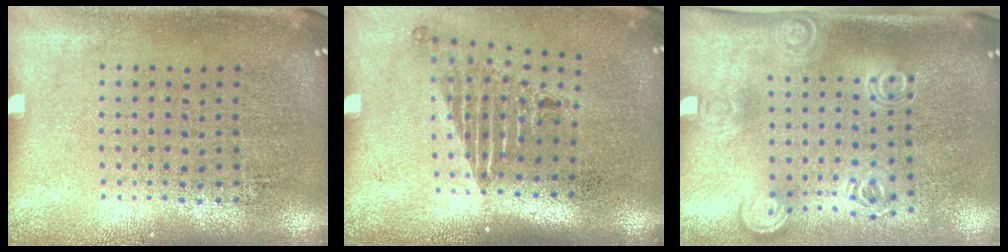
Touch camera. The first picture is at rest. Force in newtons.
{"total": 1.7, "press": 1.2, "slide": 1.2}
{"total": 2.0, "press": 1.4, "slide": 1.4}